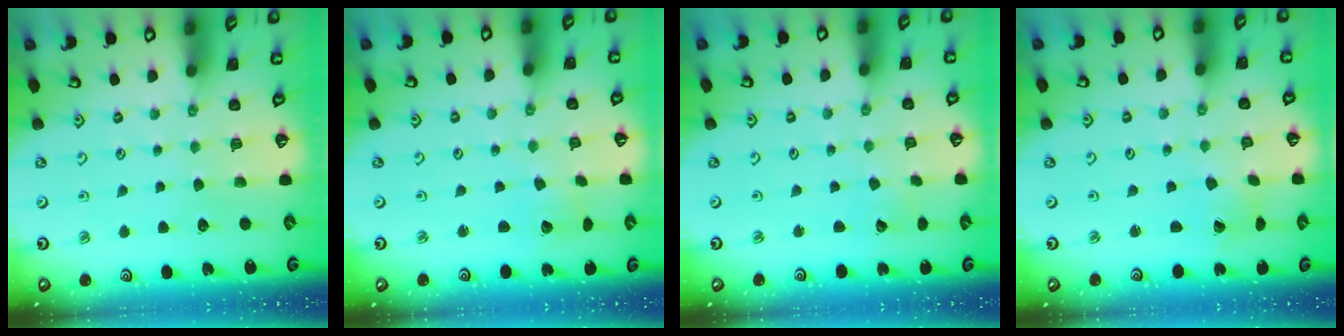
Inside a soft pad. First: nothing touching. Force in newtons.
{"total": 2.1, "press": 2.1, "slide": 0.2}
{"total": 2.4, "press": 2.4, "slide": 0.2}
{"total": 1.2, "press": 1.2, "slide": 0.2}